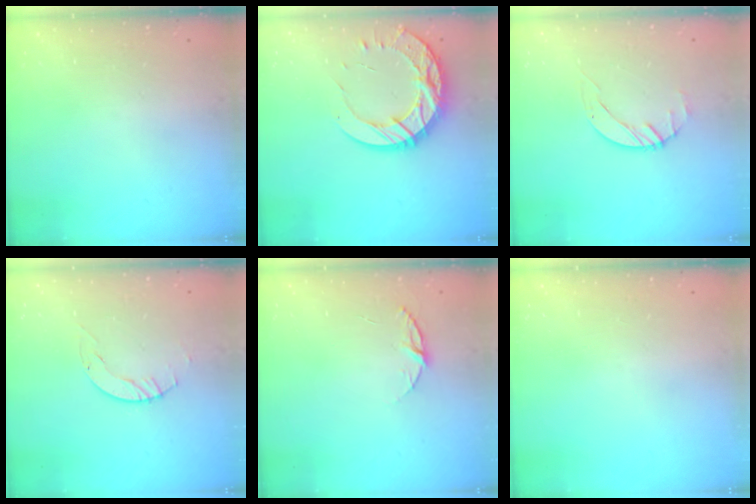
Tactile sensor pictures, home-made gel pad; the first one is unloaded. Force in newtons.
{"total": 16.1, "press": 16.0, "slide": 1.2}
{"total": 1.4, "press": 1.4, "slide": 0.2}
{"total": 2.9, "press": 2.9, "slide": 0.4}
{"total": 5.9, "press": 5.8, "slide": 0.6}
{"total": 0.0}